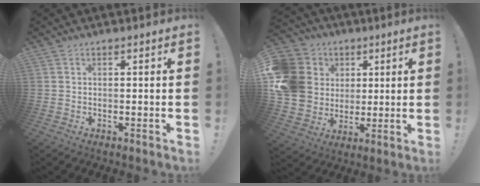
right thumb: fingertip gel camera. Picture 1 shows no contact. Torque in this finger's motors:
{"motor_torque": [2.11, 2.12, 0.46, -0.26, 0.28]}